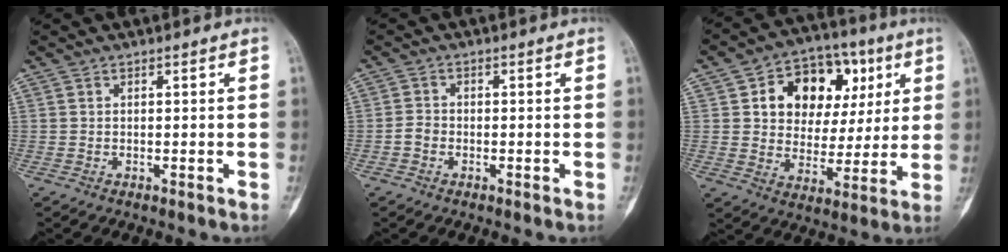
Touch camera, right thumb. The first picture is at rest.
{"total": 2.0, "force": [-0.8, 1.5, 0.9], "torque": [-0.013, 0.008, -0.019]}
{"total": 17.3, "force": [5.5, 12.3, 10.8], "torque": [-0.108, 0.007, 0.092]}